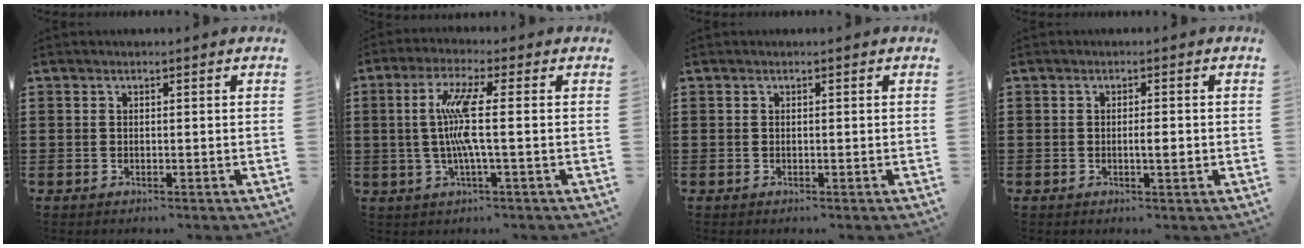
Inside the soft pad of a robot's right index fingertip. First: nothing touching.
{"total": 7.6, "force": [0.2, 0.2, 7.6], "torque": [-0.169, -0.015, -0.012]}
{"total": 0.0}
{"total": 2.2, "force": [-0.4, 0.4, 2.1], "torque": [-0.036, -0.002, -0.007]}